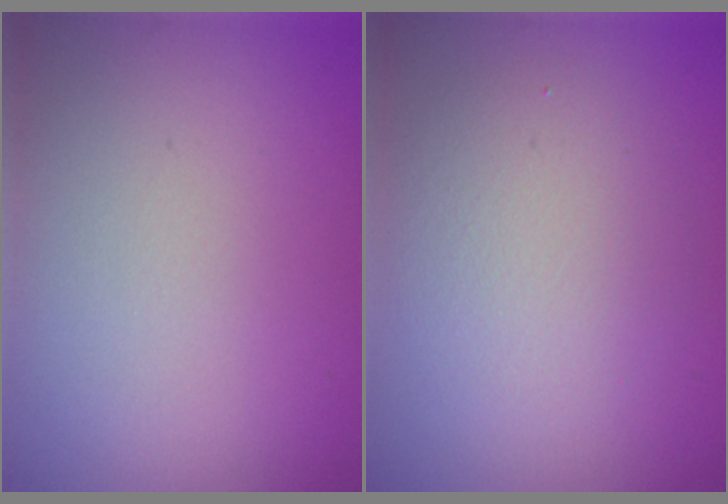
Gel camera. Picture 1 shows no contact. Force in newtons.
{"total": 4.0, "press": 4.0, "slide": 0.3}